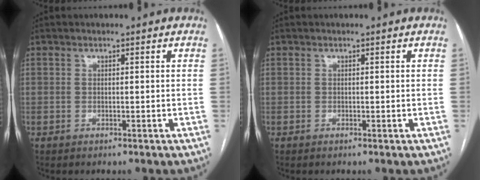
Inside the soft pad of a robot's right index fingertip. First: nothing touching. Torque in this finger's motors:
{"motor_torque": [0.00, -0.02, -0.01, 0.01]}